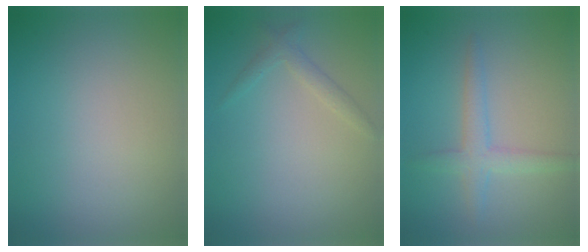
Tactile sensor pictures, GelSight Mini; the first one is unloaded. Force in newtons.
{"total": 1.3, "press": 1.3, "slide": 0.1}
{"total": 2.7, "press": 2.7, "slide": 0.2}